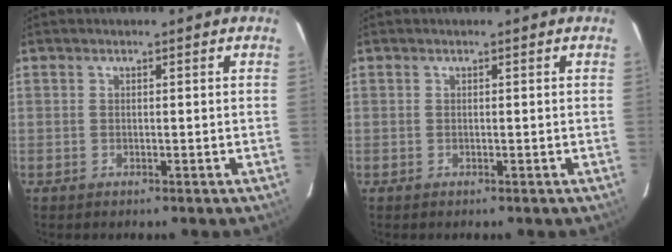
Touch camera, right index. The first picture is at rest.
{"total": 0.0}